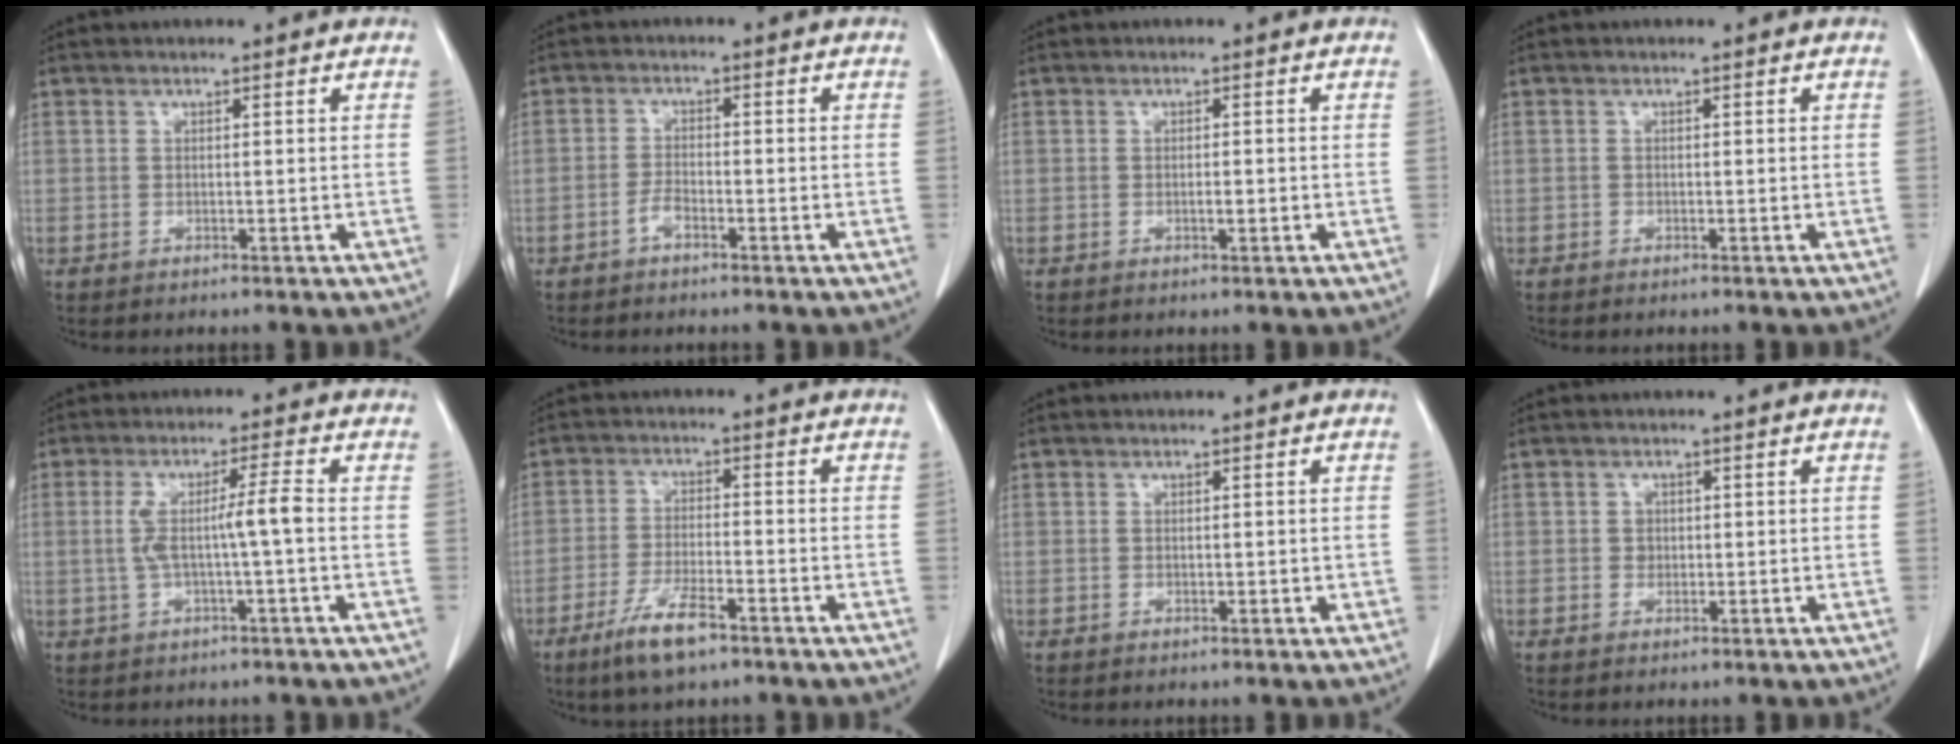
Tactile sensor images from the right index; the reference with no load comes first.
{"total": 2.4, "force": [-1.5, 1.0, 1.6], "torque": [-0.030, 0.007, -0.030]}
{"total": 1.5, "force": [-0.4, 0.5, 1.3], "torque": [-0.026, 0.000, -0.004]}
{"total": 0.6, "force": [-0.3, 0.5, 0.2], "torque": [-0.002, 0.003, -0.006]}
{"total": 6.1, "force": [-0.4, 0.1, 6.1], "torque": [-0.121, 0.016, -0.003]}
{"total": 8.1, "force": [-5.2, 1.9, 5.8], "torque": [-0.118, -0.011, -0.091]}
{"total": 1.3, "force": [-0.1, 0.8, 1.0], "torque": [-0.021, 0.002, 0.001]}
{"total": 1.7, "force": [0.0, 1.6, 0.7], "torque": [-0.011, 0.008, 0.004]}